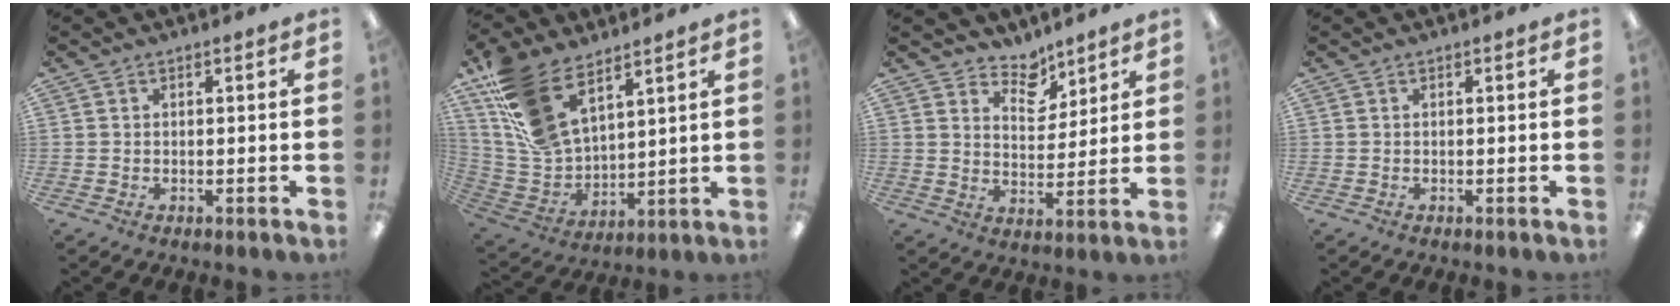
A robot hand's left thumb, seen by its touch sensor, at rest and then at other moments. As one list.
[{"total": 17.5, "force": [11.1, 9.0, 10.1], "torque": [-0.242, -0.048, 0.213]}, {"total": 7.1, "force": [5.9, 3.6, 1.5], "torque": [-0.022, -0.039, 0.107]}, {"total": 0.0}]